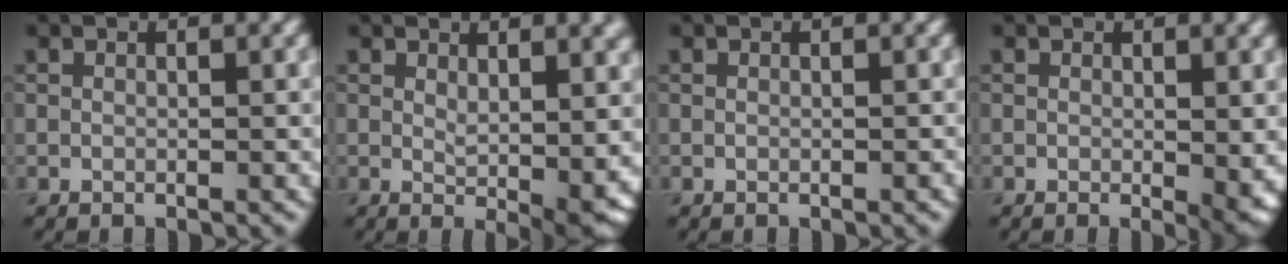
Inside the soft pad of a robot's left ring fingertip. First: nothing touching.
{"total": 5.6, "force": [1.2, 1.7, 5.2], "torque": [-0.071, -0.013, 0.028]}
{"total": 0.0}
{"total": 2.4, "force": [-0.1, 0.4, 2.4], "torque": [-0.028, -0.012, 0.000]}